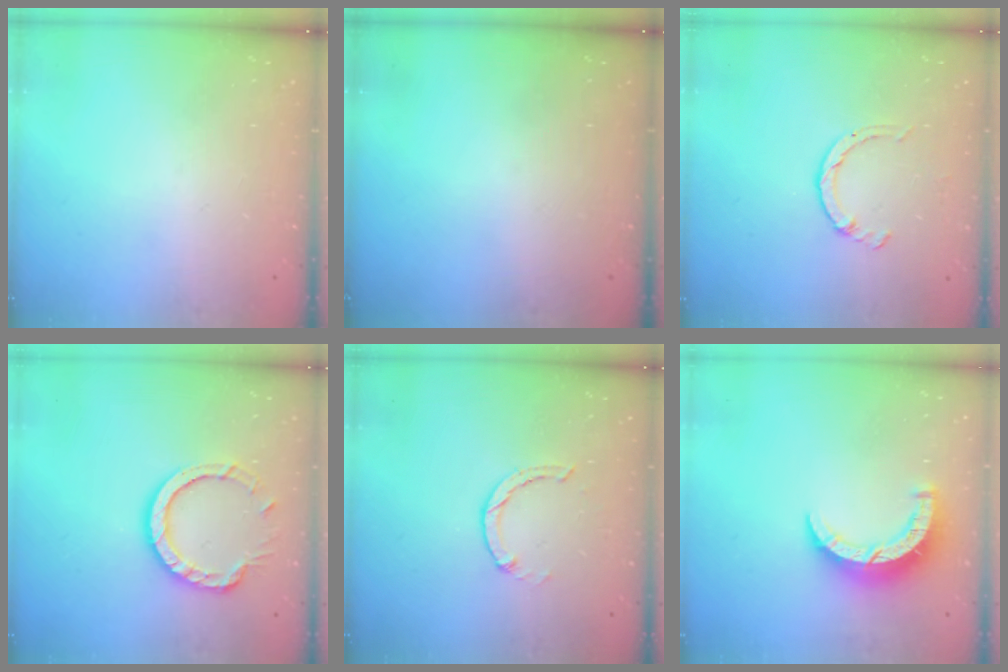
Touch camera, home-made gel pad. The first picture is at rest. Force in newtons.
{"total": 0.0}
{"total": 2.6, "press": 2.6, "slide": 0.4}
{"total": 10.8, "press": 10.7, "slide": 1.3}
{"total": 1.0, "press": 0.9, "slide": 0.3}
{"total": 7.9, "press": 7.8, "slide": 0.6}